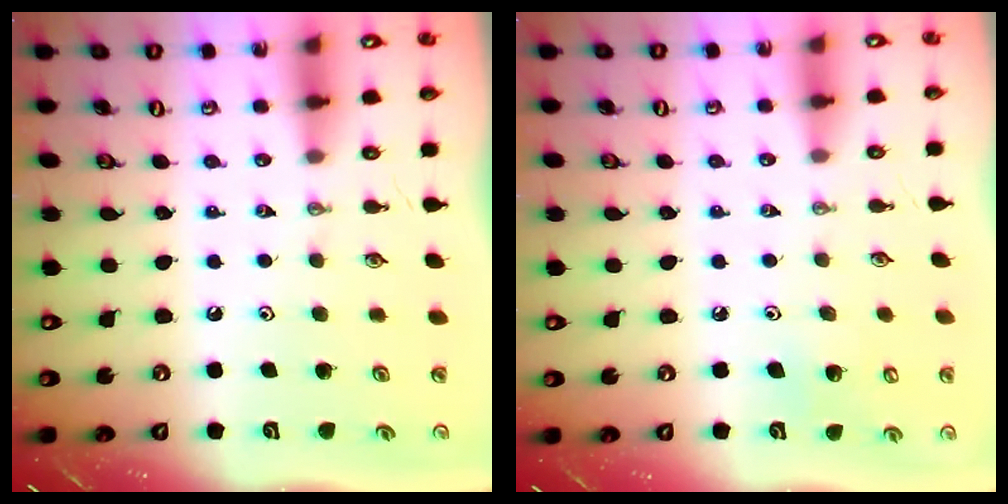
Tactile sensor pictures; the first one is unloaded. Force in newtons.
{"total": 4.9, "press": 4.8, "slide": 0.4}